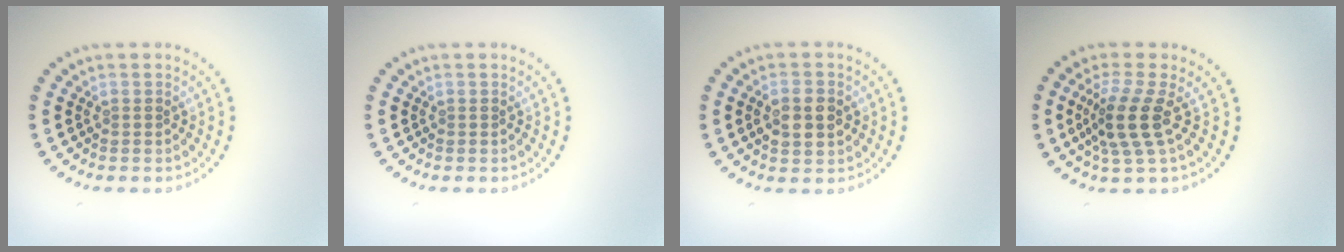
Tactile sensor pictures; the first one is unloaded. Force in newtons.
{"total": 0.0}
{"total": 3.9, "press": 3.9, "slide": 0.1}
{"total": 3.7, "press": 2.9, "slide": 2.4}